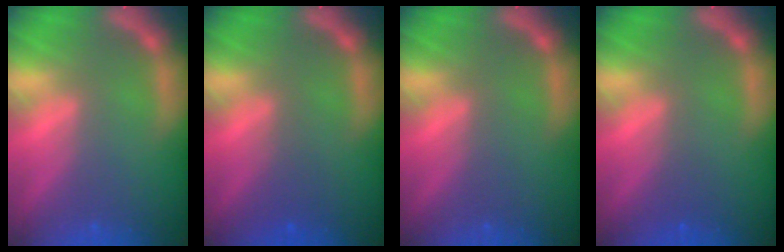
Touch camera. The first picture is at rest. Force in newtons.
{"total": 1.5}
{"total": 0.0}
{"total": 1.0}